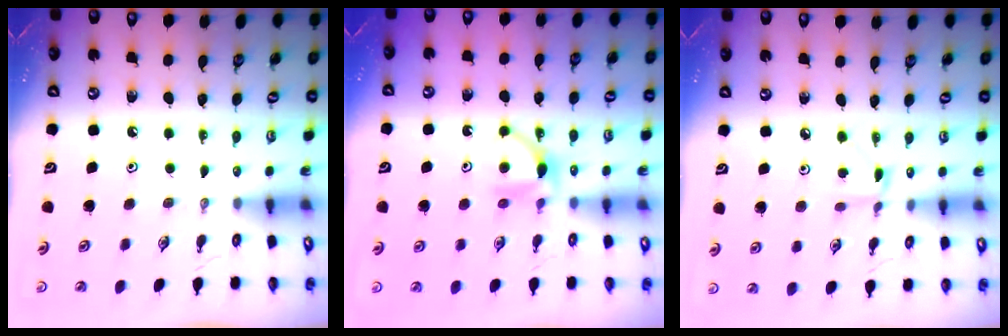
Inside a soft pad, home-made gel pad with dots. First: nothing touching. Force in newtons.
{"total": 5.4, "press": 5.3, "slide": 0.7}
{"total": 2.8, "press": 2.8, "slide": 0.3}